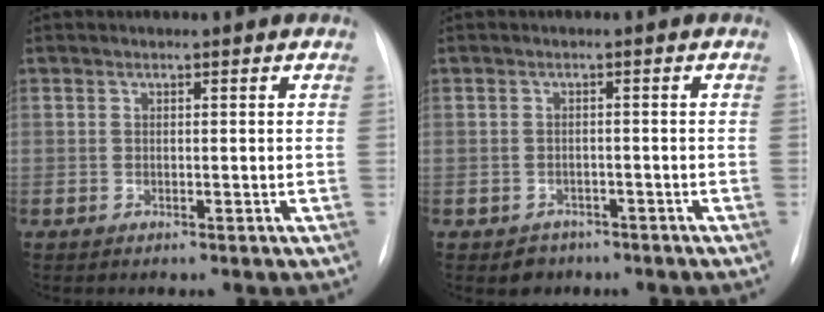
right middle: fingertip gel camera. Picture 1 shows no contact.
{"total": 2.6, "force": [-1.7, 2.0, 0.0], "torque": [-0.005, 0.009, -0.022]}